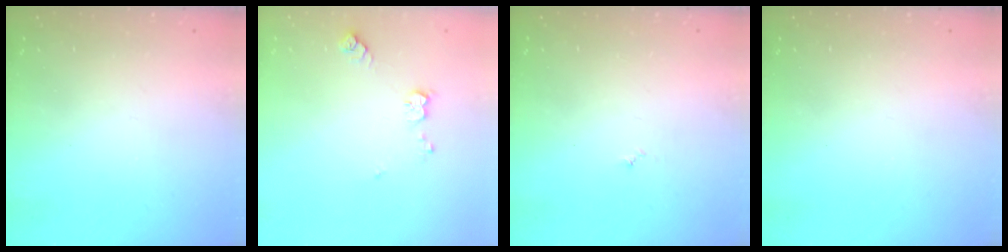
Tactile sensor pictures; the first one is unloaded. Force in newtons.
{"total": 6.8, "press": 6.8, "slide": 0.5}
{"total": 3.0, "press": 2.9, "slide": 0.3}
{"total": 0.0}